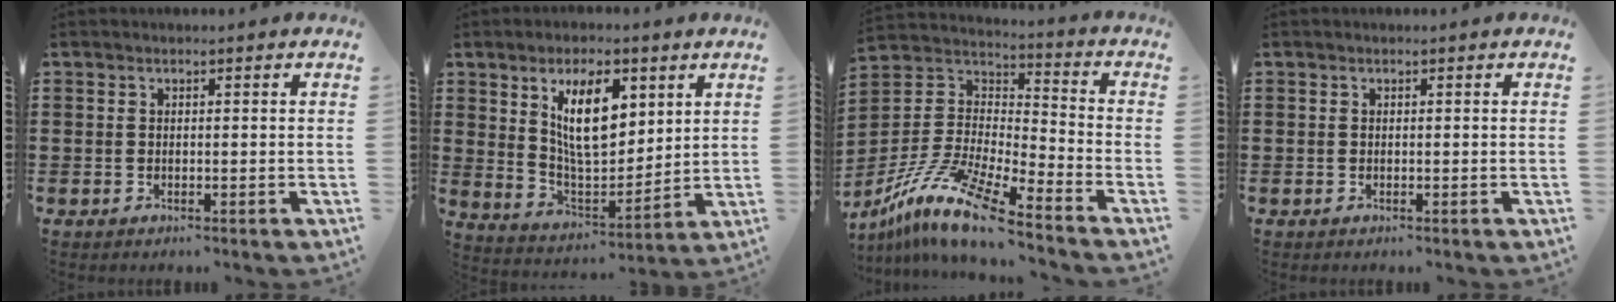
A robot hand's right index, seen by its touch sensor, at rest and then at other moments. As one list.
[{"total": 10.0, "force": [4.2, 4.2, 8.1], "torque": [-0.146, -0.001, 0.072]}, {"total": 12.6, "force": [-10.0, 1.6, 7.5], "torque": [-0.176, 0.004, -0.203]}, {"total": 0.0}]